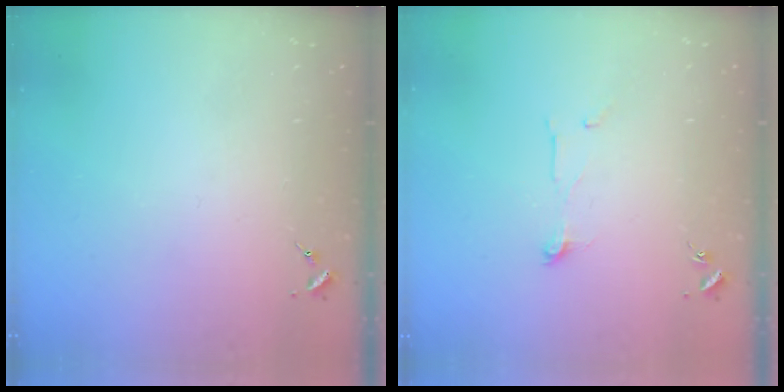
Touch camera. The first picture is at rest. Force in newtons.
{"total": 5.5, "press": 5.4, "slide": 0.4}